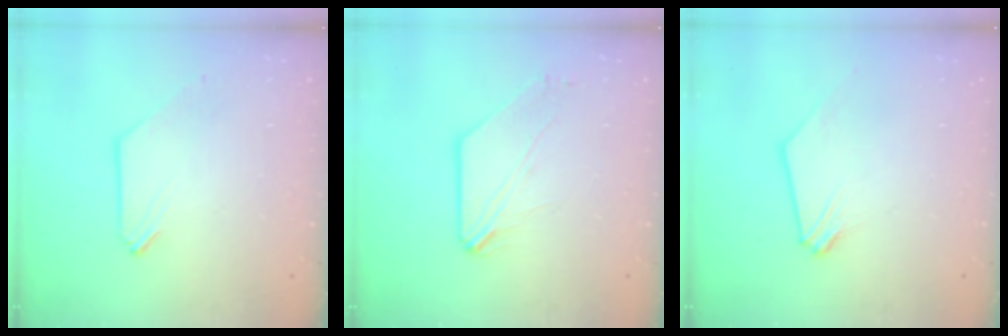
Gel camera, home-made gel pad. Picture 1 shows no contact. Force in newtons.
{"total": 1.6, "press": 1.6, "slide": 0.4}
{"total": 0.0}